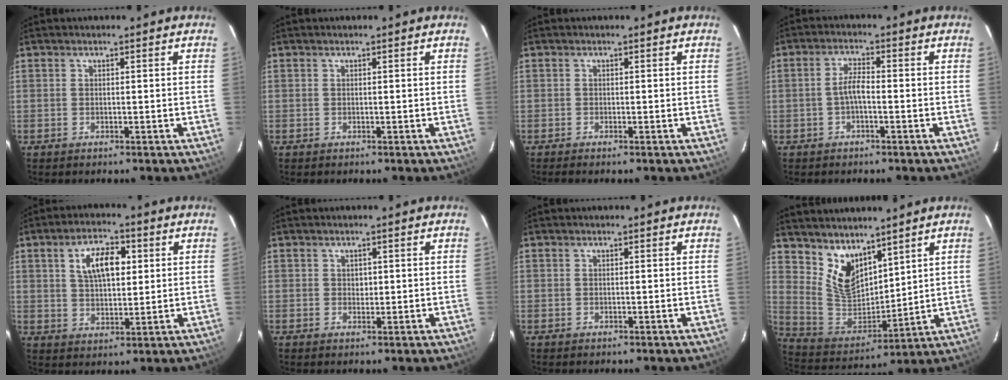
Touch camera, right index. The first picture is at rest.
{"total": 0.0}
{"total": 0.8, "force": [-0.7, 0.0, 0.4], "torque": [-0.009, -0.002, -0.013]}
{"total": 2.9, "force": [-1.1, 0.7, 2.6], "torque": [-0.056, 0.009, -0.022]}
{"total": 8.6, "force": [2.6, 4.4, 6.9], "torque": [-0.127, 0.017, 0.049]}
{"total": 1.2, "force": [0.3, 1.1, 0.4], "torque": [-0.004, 0.003, 0.005]}
{"total": 0.0}
{"total": 11.1, "force": [7.7, 6.2, 5.1], "torque": [-0.100, -0.005, 0.165]}